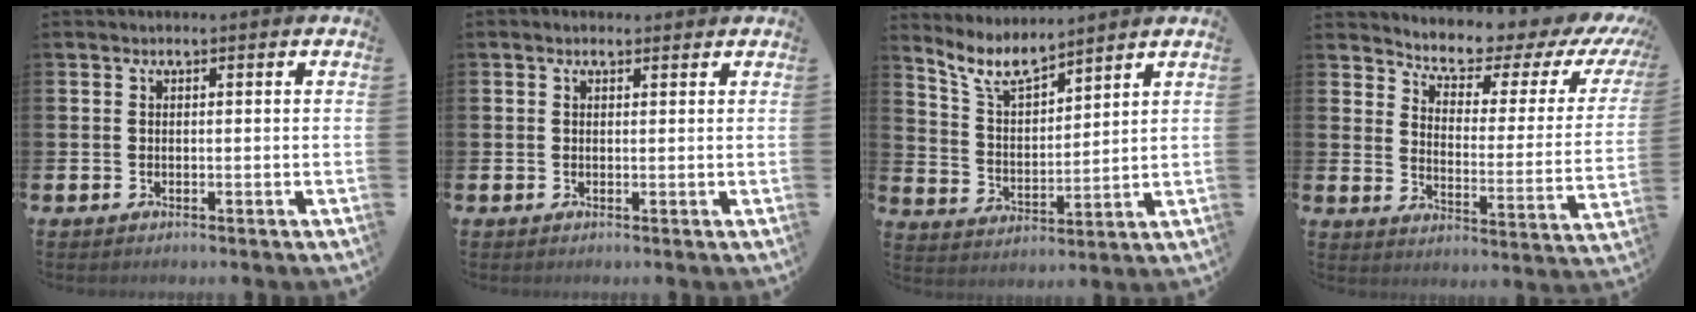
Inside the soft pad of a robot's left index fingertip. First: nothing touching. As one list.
[{"total": 1.0, "force": [0.8, 0.5, 0.4], "torque": [0.005, 0.001, 0.010]}, {"total": 7.2, "force": [6.4, 1.7, 2.9], "torque": [-0.079, -0.030, 0.115]}, {"total": 5.9, "force": [5.4, 1.6, 1.9], "torque": [-0.058, -0.049, 0.084]}]